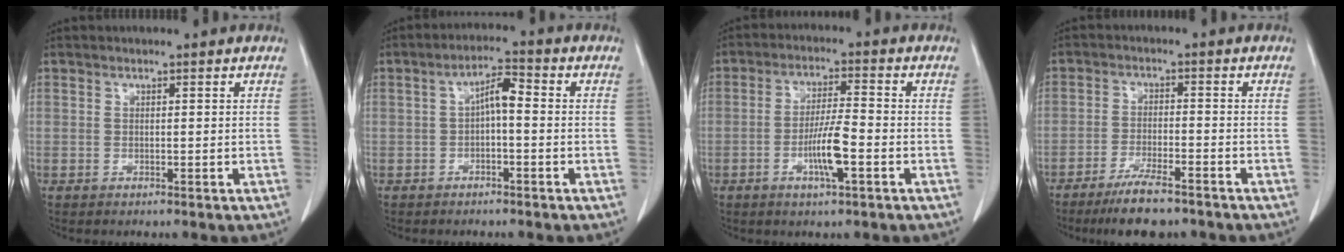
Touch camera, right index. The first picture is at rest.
{"total": 4.3, "force": [-0.2, 1.2, 4.1], "torque": [-0.070, 0.018, -0.005]}
{"total": 6.9, "force": [-2.4, 0.6, 6.4], "torque": [-0.122, -0.001, -0.044]}
{"total": 7.7, "force": [-6.0, 1.3, 4.7], "torque": [-0.081, -0.016, -0.100]}